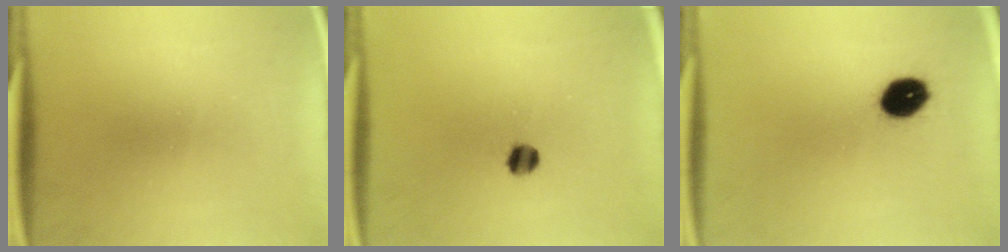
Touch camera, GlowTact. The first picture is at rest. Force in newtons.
{"total": 3.3}
{"total": 7.6}